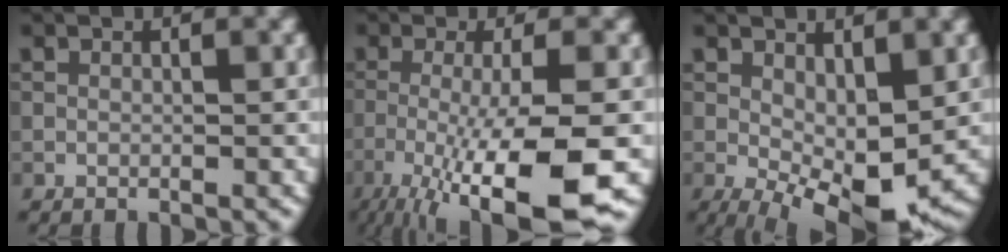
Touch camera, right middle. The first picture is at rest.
{"total": 10.5, "force": [-4.3, 2.0, 9.4], "torque": [-0.143, -0.011, -0.072]}
{"total": 7.3, "force": [-0.6, 3.3, 6.5], "torque": [-0.114, -0.012, -0.002]}